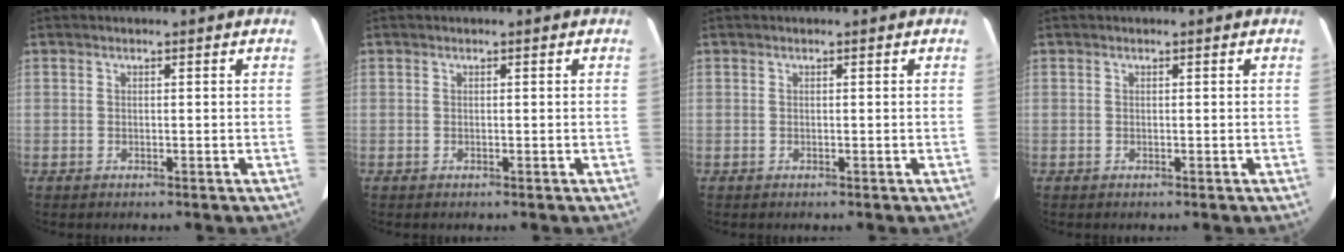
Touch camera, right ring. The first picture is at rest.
{"total": 0.0}
{"total": 0.0}
{"total": 0.0}